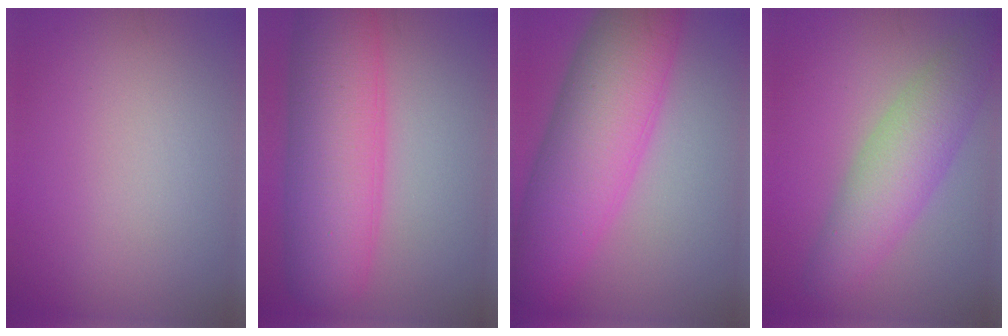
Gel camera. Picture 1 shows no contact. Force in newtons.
{"total": 10.9, "press": 10.9, "slide": 0.2}
{"total": 10.8, "press": 10.8, "slide": 0.1}
{"total": 5.7, "press": 5.7, "slide": 0.1}